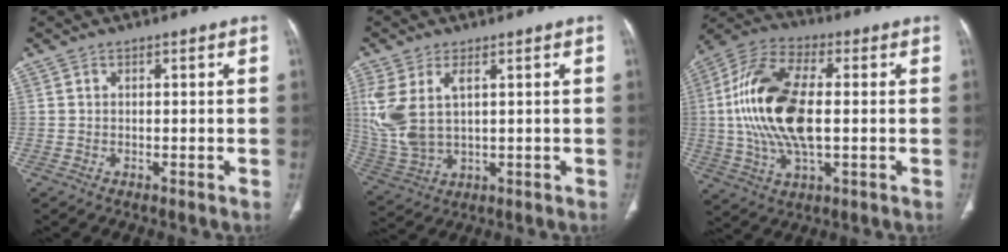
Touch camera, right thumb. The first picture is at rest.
{"total": 11.4, "force": [2.8, 6.2, 9.2], "torque": [-0.222, -0.002, 0.073]}
{"total": 19.7, "force": [0.6, 9.3, 17.3], "torque": [-0.361, 0.013, 0.009]}